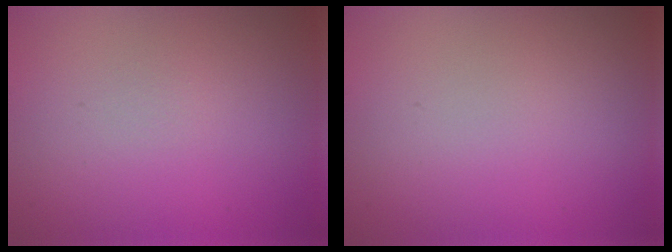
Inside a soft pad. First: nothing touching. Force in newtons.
{"total": 0.0}